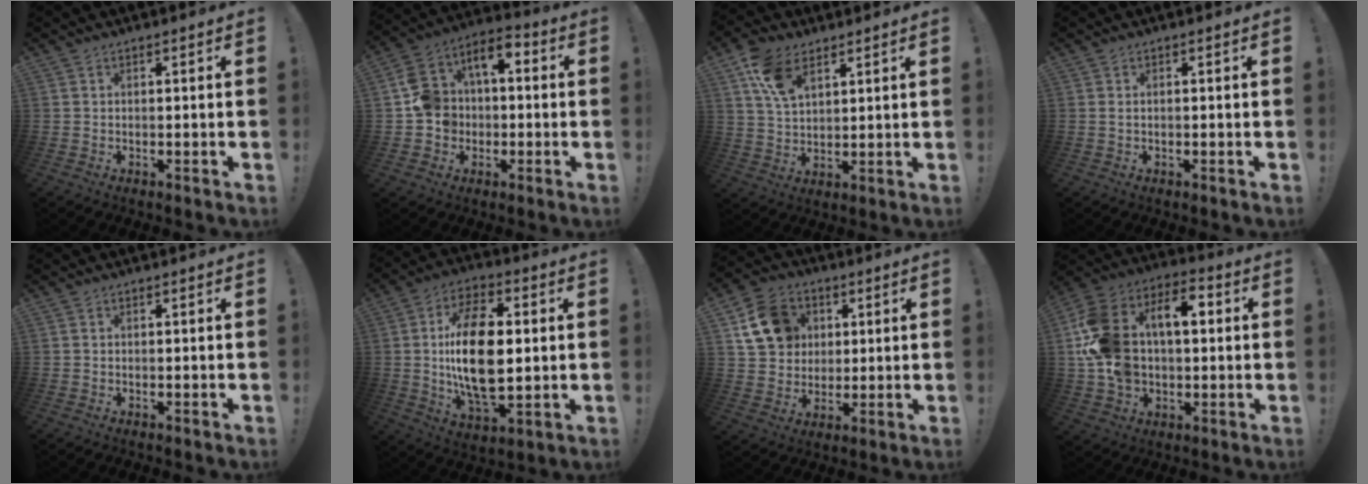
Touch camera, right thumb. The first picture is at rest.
{"total": 11.5, "force": [-0.9, 10.5, 4.6], "torque": [-0.077, 0.018, -0.009]}
{"total": 10.7, "force": [6.1, 6.5, 6.0], "torque": [-0.098, -0.017, 0.116]}
{"total": 0.6, "force": [0.0, 0.1, 0.6], "torque": [-0.013, 0.003, -0.001]}
{"total": 0.0}
{"total": 20.4, "force": [1.2, 10.9, 17.2], "torque": [-0.316, -0.007, 0.014]}
{"total": 14.4, "force": [4.8, 12.1, 6.0], "torque": [-0.088, -0.005, 0.102]}
{"total": 21.4, "force": [3.0, 15.0, 14.9], "torque": [-0.287, 0.012, 0.057]}